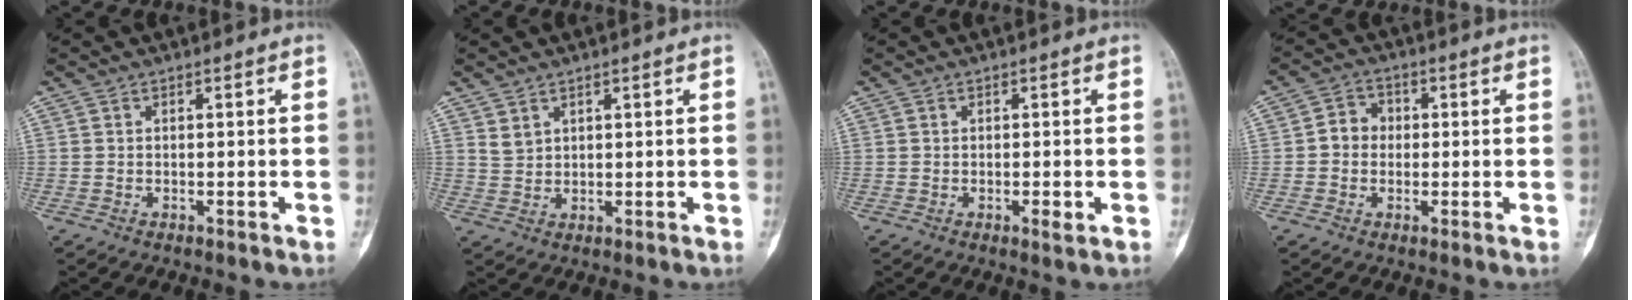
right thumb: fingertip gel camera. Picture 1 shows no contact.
{"total": 1.9, "force": [1.4, 1.1, 0.7], "torque": [-0.006, -0.009, 0.032]}
{"total": 1.8, "force": [-0.6, 0.4, 1.6], "torque": [-0.025, -0.004, -0.008]}
{"total": 4.3, "force": [-0.2, 3.8, 2.0], "torque": [-0.014, 0.014, -0.014]}